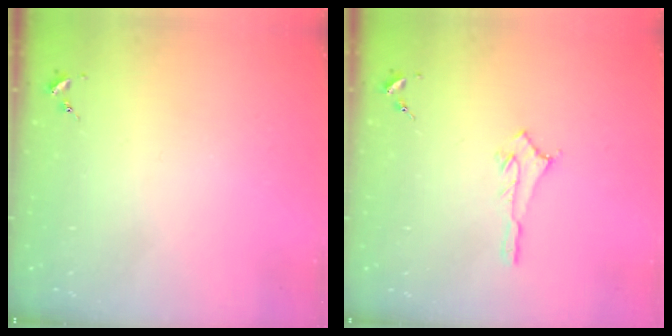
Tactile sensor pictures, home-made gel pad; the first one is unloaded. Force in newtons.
{"total": 2.8, "press": 2.8, "slide": 0.2}